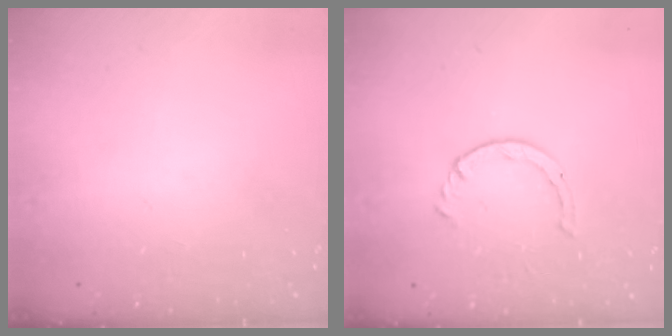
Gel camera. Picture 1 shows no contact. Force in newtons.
{"total": 3.0, "press": 2.9, "slide": 0.3}